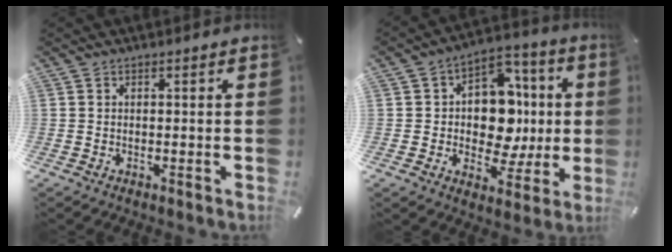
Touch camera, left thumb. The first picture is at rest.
{"total": 13.5, "force": [-0.7, 10.9, 7.9], "torque": [-0.105, -0.001, -0.004]}